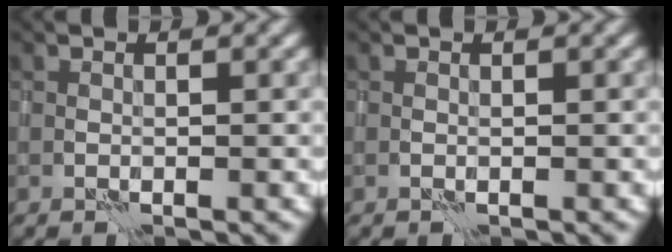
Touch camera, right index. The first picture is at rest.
{"total": 0.0}